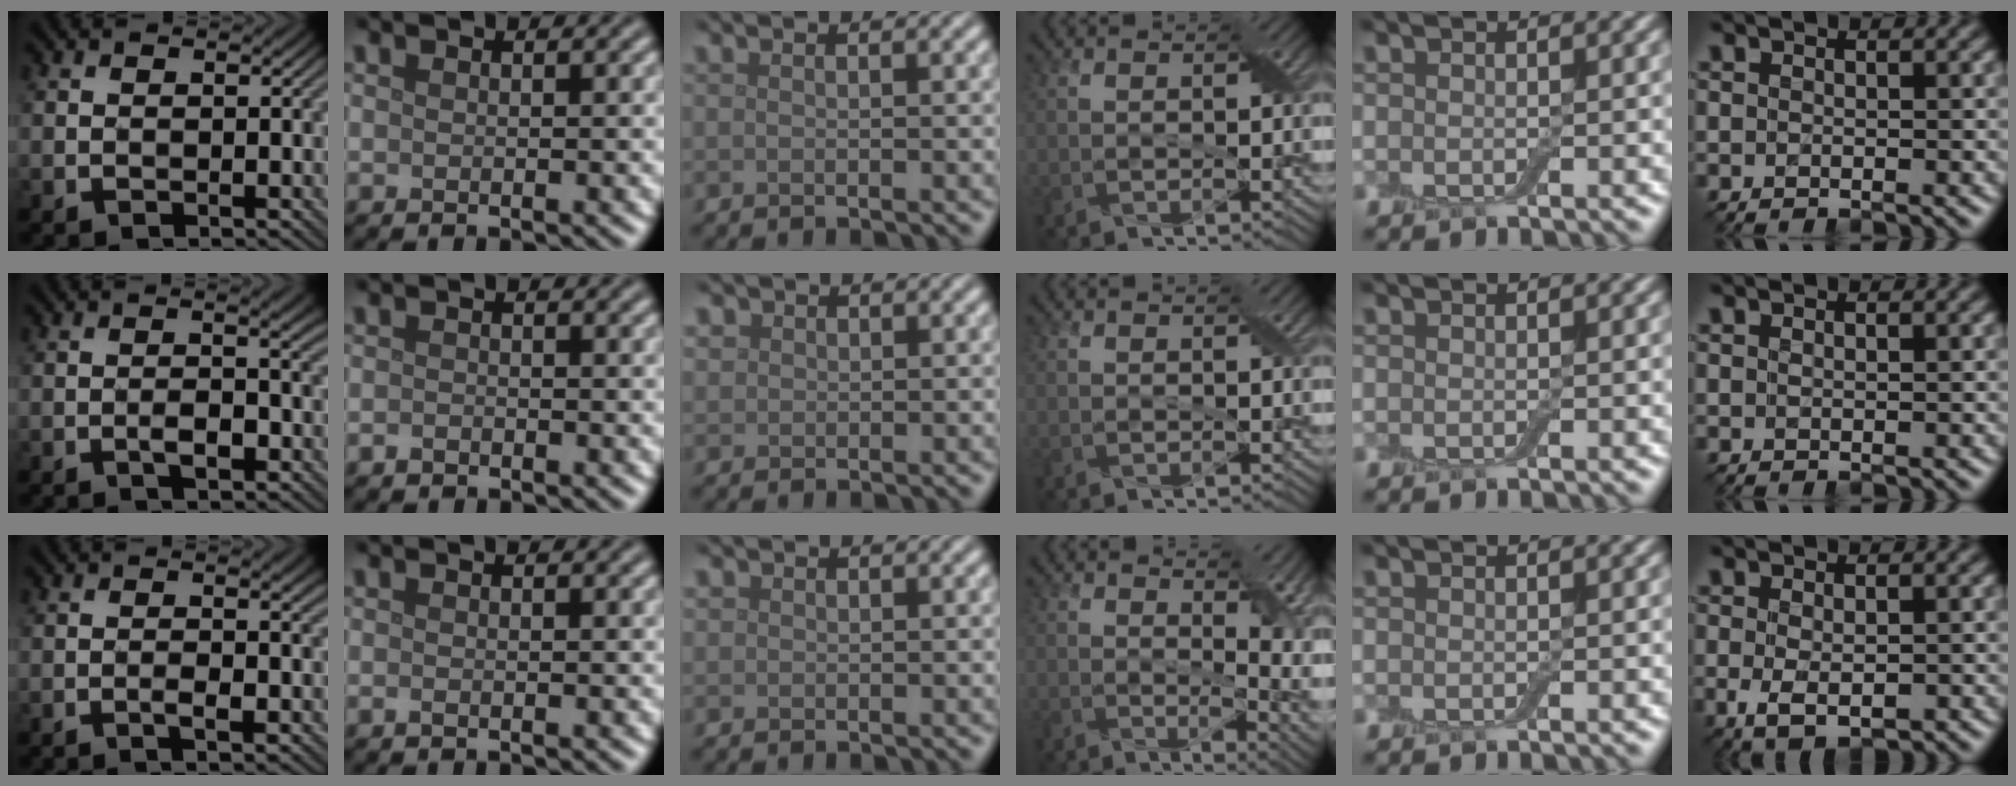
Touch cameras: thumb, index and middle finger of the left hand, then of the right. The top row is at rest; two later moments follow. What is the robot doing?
{"motion": "peel", "object": "adhesive wrap"}